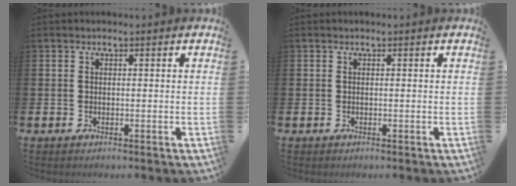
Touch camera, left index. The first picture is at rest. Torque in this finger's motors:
{"motor_torque": [0.00, -0.01, 0.00, 0.00]}